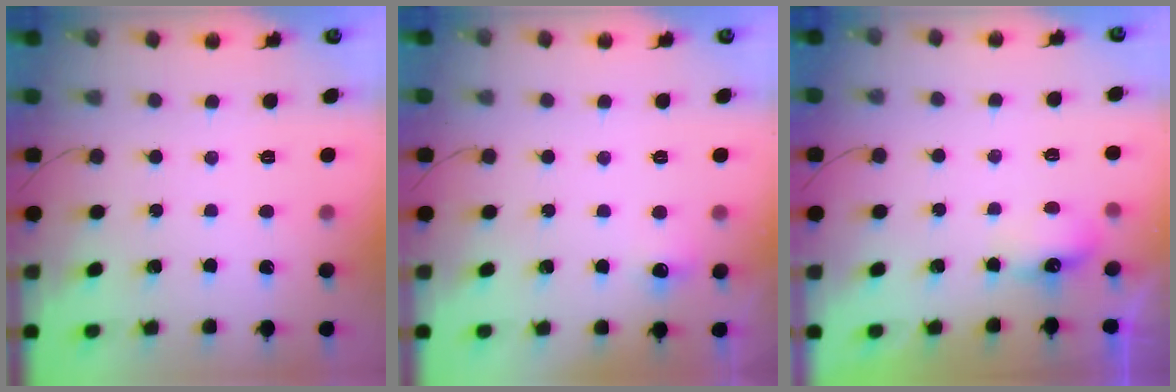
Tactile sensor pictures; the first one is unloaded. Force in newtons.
{"total": 10.6, "press": 4.4, "slide": 9.7}
{"total": 5.3, "press": 5.2, "slide": 1.1}